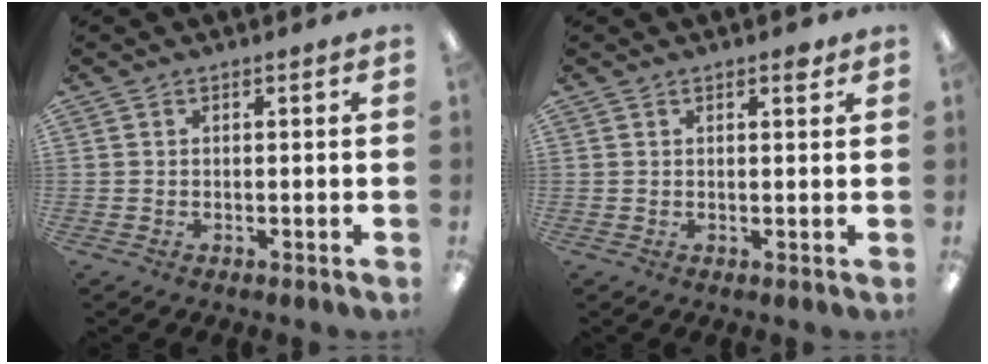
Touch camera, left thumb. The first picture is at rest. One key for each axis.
{"total": 2.0, "fx": 1.5, "fy": 0.8, "fz": 1.1, "tx": 0.001, "ty": -0.008, "tz": 0.021}